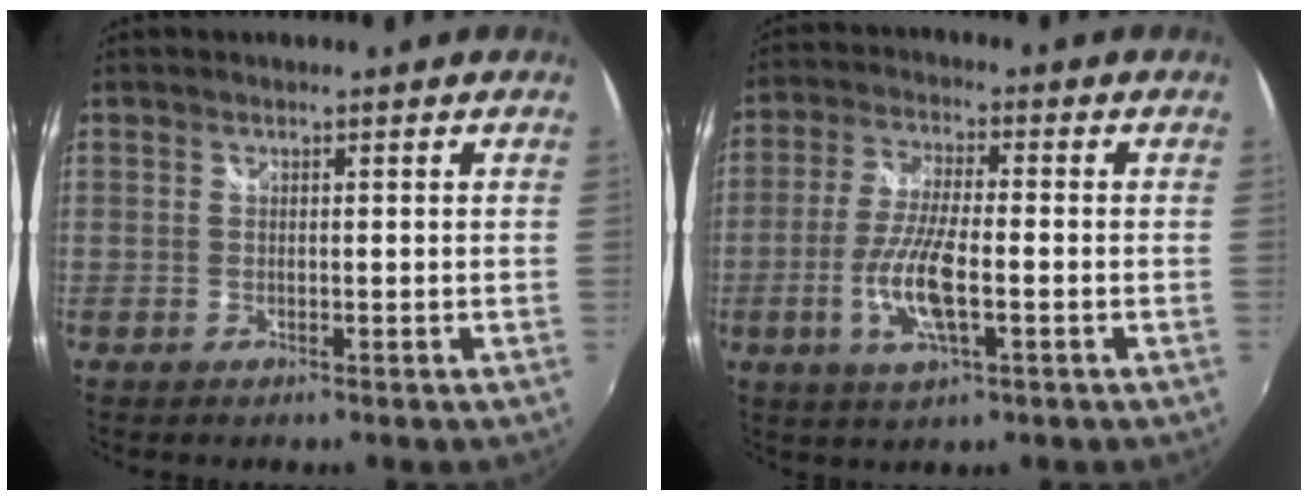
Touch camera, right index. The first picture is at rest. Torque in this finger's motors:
{"motor_torque": [0.32, -0.23, 0.24, 0.12]}